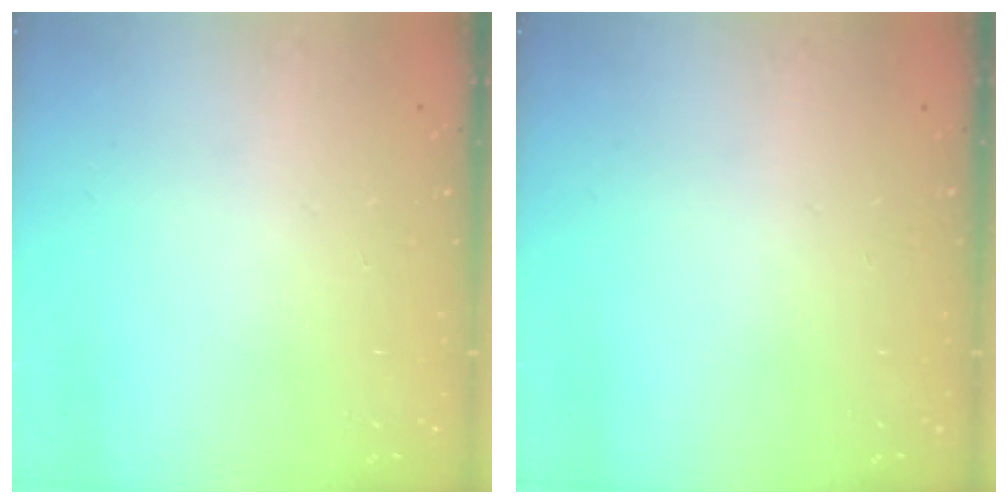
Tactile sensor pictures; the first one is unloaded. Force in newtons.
{"total": 0.0}